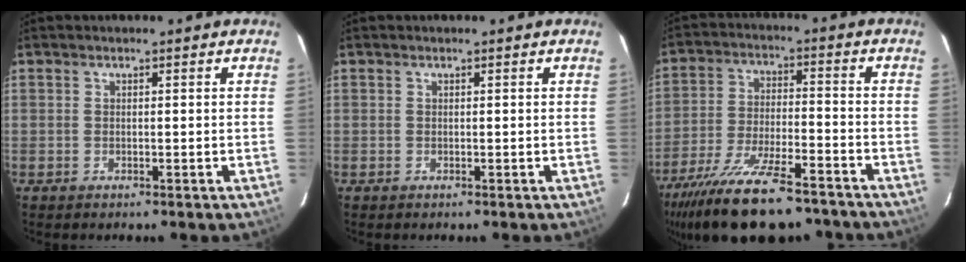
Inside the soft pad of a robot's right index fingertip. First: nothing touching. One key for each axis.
{"total": 0.0}
{"total": 21.3, "fx": -17.0, "fy": 5.8, "fz": 11.5, "tx": -0.226, "ty": -0.042, "tz": -0.269}